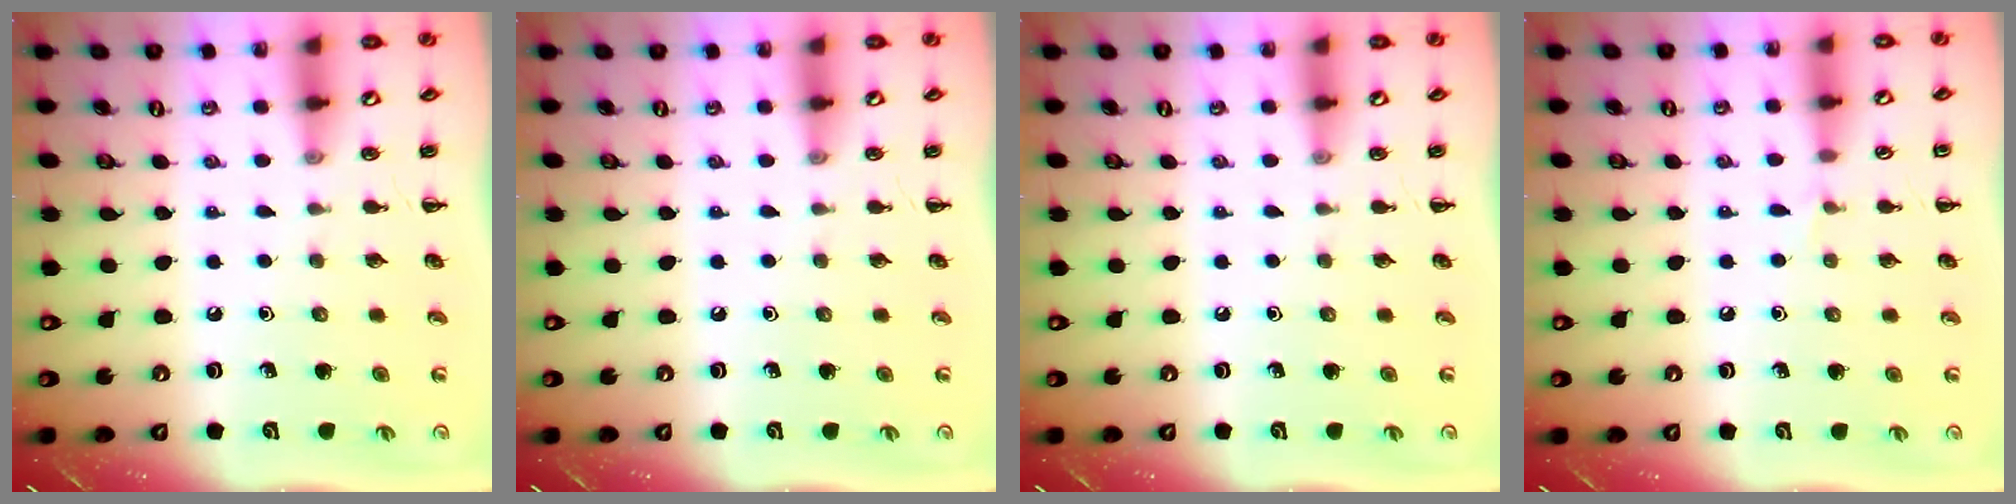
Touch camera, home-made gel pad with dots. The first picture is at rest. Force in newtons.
{"total": 0.0}
{"total": 0.0}
{"total": 3.4, "press": 3.2, "slide": 1.3}